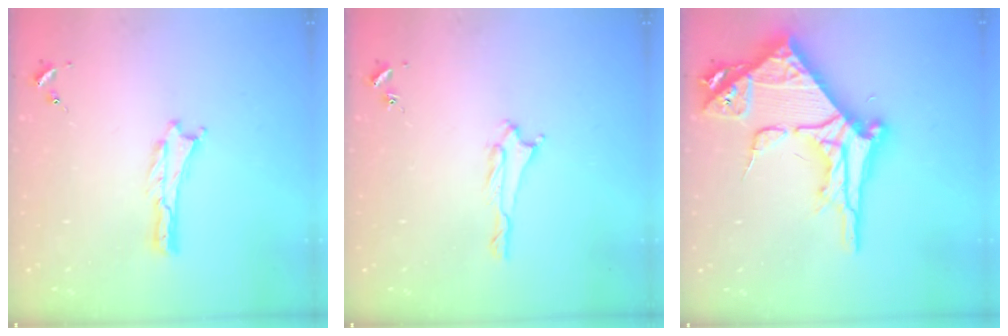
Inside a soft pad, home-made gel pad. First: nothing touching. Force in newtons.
{"total": 1.7, "press": 1.7, "slide": 0.3}
{"total": 13.1, "press": 13.0, "slide": 1.5}